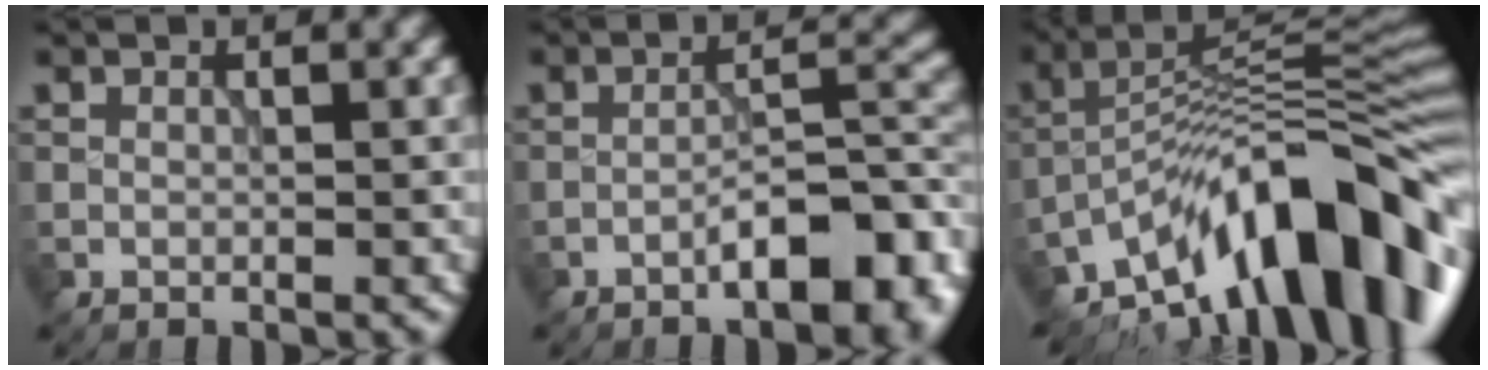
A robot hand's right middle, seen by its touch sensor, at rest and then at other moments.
{"total": 7.6, "force": [-3.6, 2.5, 6.3], "torque": [-0.084, 0.012, -0.055]}
{"total": 14.9, "force": [-8.6, 5.0, 11.1], "torque": [-0.161, 0.025, -0.155]}